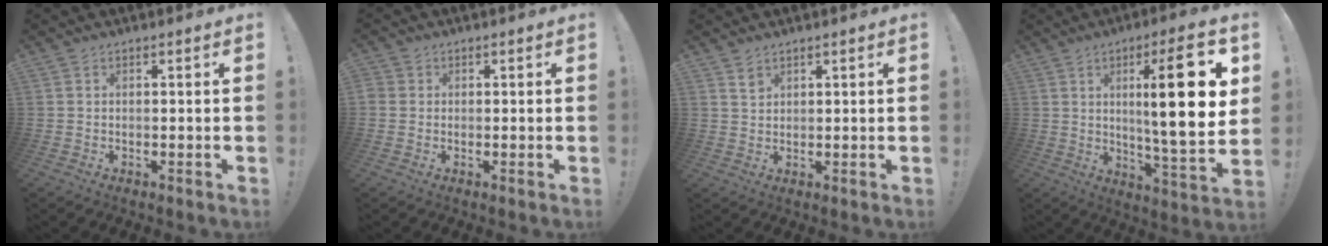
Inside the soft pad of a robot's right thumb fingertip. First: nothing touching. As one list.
[{"total": 2.0, "force": [0.5, 1.8, 0.6], "torque": [-0.015, 0.004, 0.011]}, {"total": 2.5, "force": [1.9, 1.5, 0.7], "torque": [0.008, -0.017, 0.032]}, {"total": 20.7, "force": [5.1, 3.2, 19.8], "torque": [-0.290, -0.020, 0.062]}]